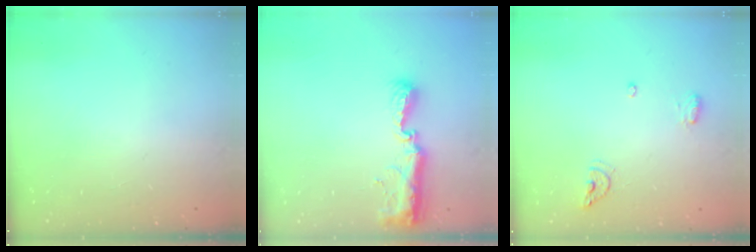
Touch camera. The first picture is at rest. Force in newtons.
{"total": 9.4, "press": 9.4, "slide": 0.8}
{"total": 6.8, "press": 6.7, "slide": 1.2}